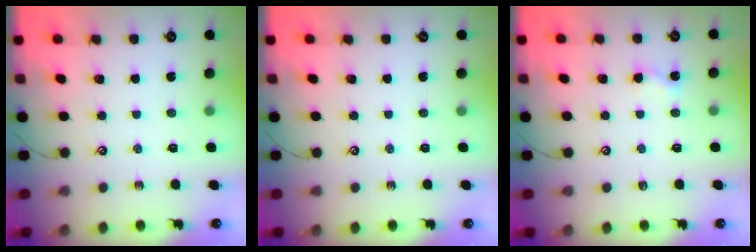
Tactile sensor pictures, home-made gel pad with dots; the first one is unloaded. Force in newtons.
{"total": 0.0}
{"total": 2.3, "press": 2.3, "slide": 0.2}